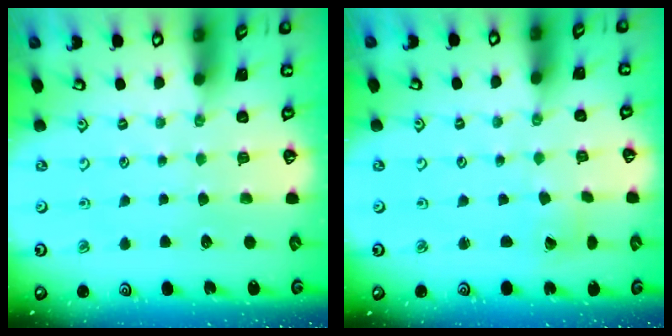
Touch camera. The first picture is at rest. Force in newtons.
{"total": 0.9, "press": 0.9, "slide": 0.0}